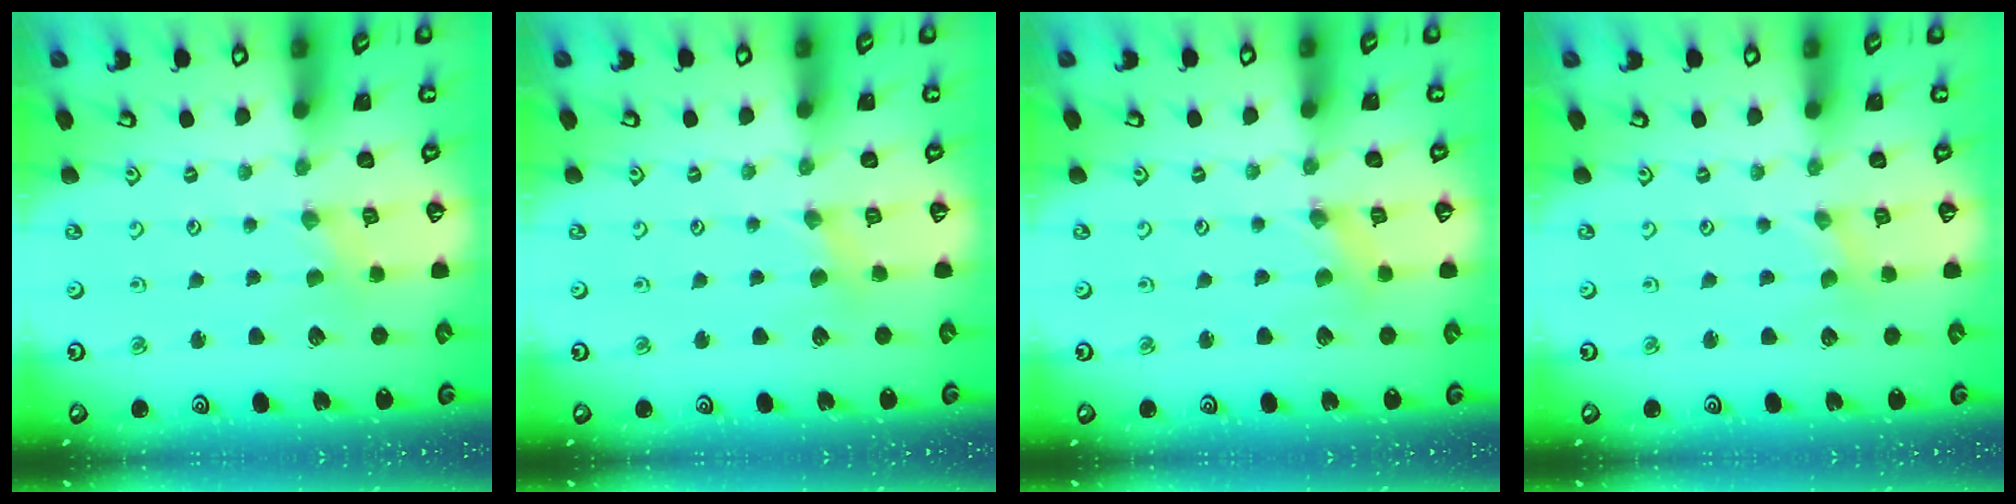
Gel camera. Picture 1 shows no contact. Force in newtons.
{"total": 3.1, "press": 3.1, "slide": 0.5}
{"total": 0.8, "press": 0.7, "slide": 0.3}
{"total": 0.0}